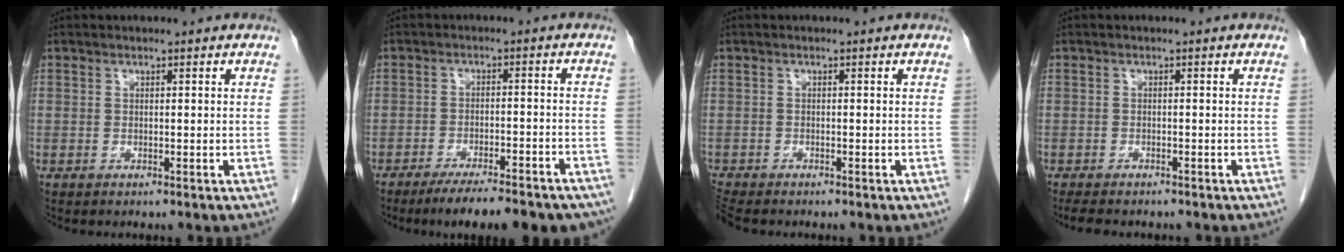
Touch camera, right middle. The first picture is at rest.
{"total": 15.4, "force": [-13.0, 2.8, 7.8], "torque": [-0.071, -0.001, -0.171]}
{"total": 2.2, "force": [-2.1, 0.2, 0.5], "torque": [-0.017, -0.011, -0.041]}
{"total": 5.5, "force": [-4.7, 1.5, 2.4], "torque": [-0.043, -0.012, -0.063]}